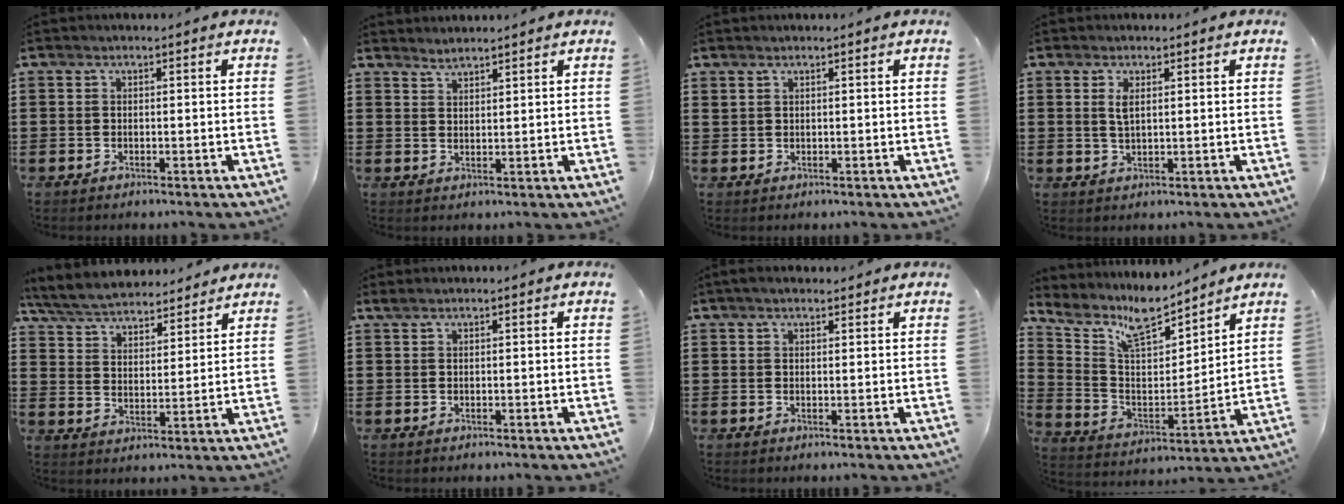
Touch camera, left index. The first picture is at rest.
{"total": 1.9, "force": [1.9, 0.1, 0.1], "torque": [-0.005, 0.001, 0.037]}
{"total": 0.9, "force": [0.9, 0.3, 0.1], "torque": [-0.005, 0.000, 0.018]}
{"total": 2.1, "force": [0.8, 0.8, 1.8], "torque": [-0.040, 0.004, 0.012]}
{"total": 5.9, "force": [5.7, 0.8, 1.3], "torque": [-0.050, -0.028, 0.101]}
{"total": 0.7, "force": [0.5, 0.1, 0.4], "torque": [-0.010, 0.000, 0.011]}
{"total": 1.6, "force": [1.4, 0.5, 0.6], "torque": [-0.014, 0.005, 0.027]}
{"total": 10.5, "force": [8.4, 3.2, 5.4], "torque": [-0.130, -0.055, 0.147]}